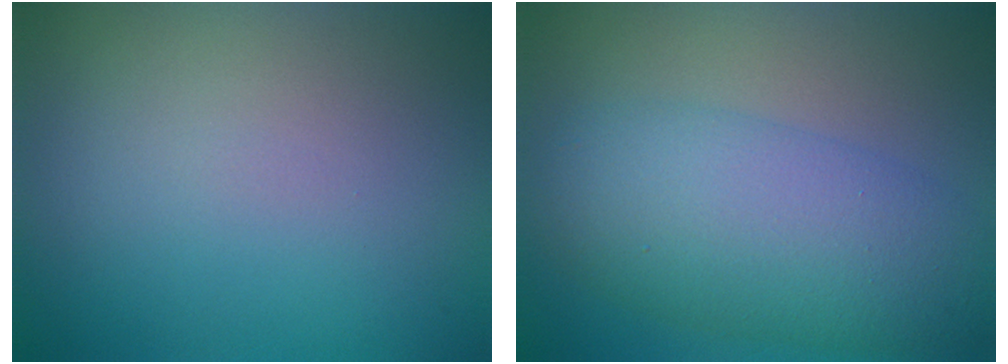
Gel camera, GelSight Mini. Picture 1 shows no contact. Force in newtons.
{"total": 7.4, "press": 7.4, "slide": 0.2}